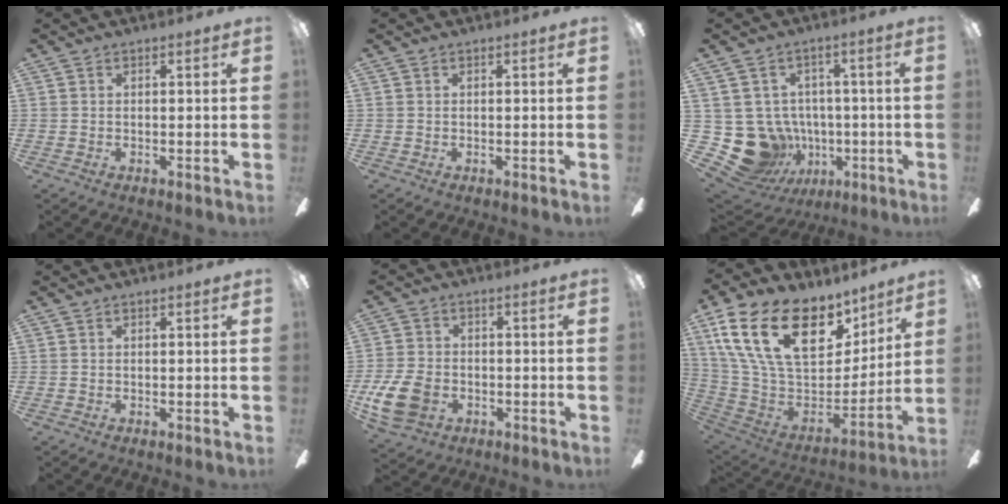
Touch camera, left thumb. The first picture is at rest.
{"total": 0.0}
{"total": 14.0, "force": [-3.4, 12.6, 5.2], "torque": [-0.143, 0.008, -0.038]}
{"total": 0.0}
{"total": 10.1, "force": [-3.4, 7.1, 6.3], "torque": [-0.149, 0.010, -0.060]}
{"total": 25.9, "force": [13.2, 14.5, 17.0], "torque": [-0.320, -0.072, 0.240]}